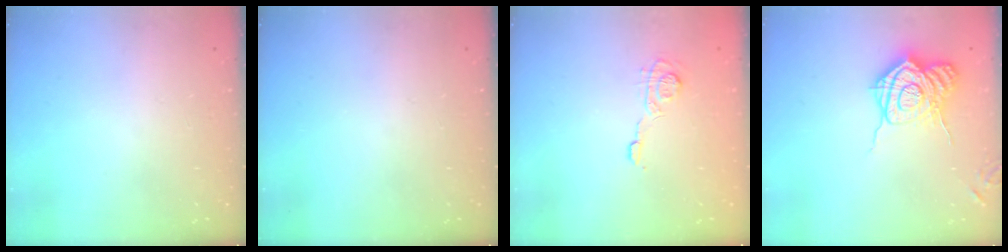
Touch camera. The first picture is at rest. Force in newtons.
{"total": 0.0}
{"total": 8.1, "press": 8.1, "slide": 0.7}
{"total": 16.7, "press": 16.7, "slide": 0.6}